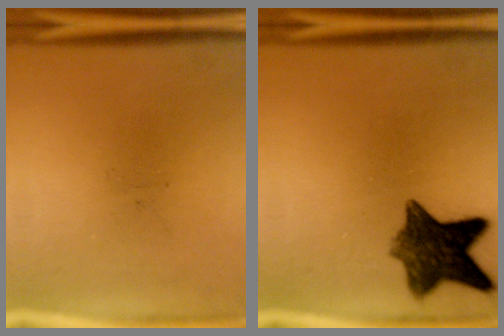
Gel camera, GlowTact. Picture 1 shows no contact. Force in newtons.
{"total": 9.7}